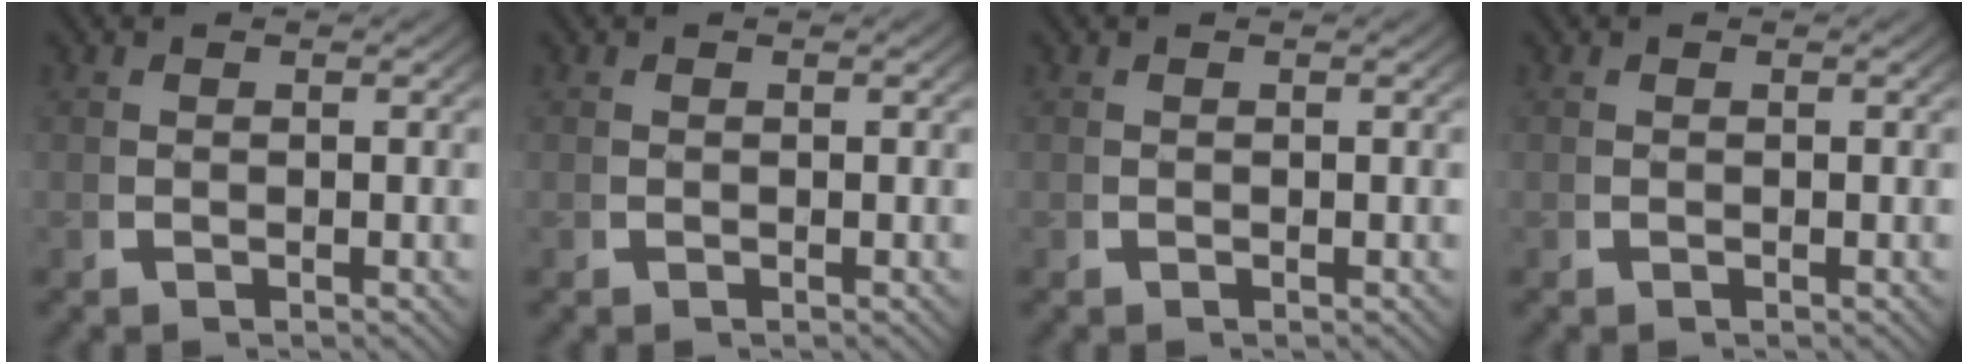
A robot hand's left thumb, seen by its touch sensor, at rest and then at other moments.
{"total": 0.0}
{"total": 0.0}
{"total": 0.0}